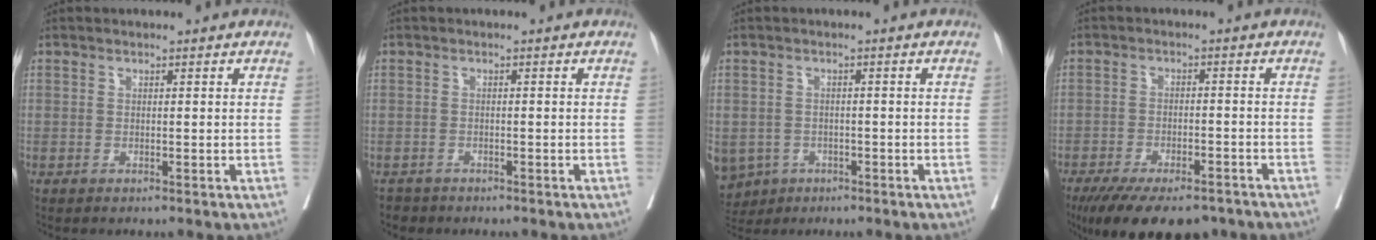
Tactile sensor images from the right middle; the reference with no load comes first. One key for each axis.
{"total": 2.2, "fx": -2.0, "fy": 1.0, "fz": 0.0, "tx": -0.007, "ty": -0.003, "tz": -0.034}
{"total": 10.5, "fx": -5.0, "fy": 8.6, "fz": 3.3, "tx": -0.111, "ty": -0.007, "tz": -0.067}
{"total": 15.9, "fx": -12.2, "fy": 5.6, "fz": 8.4, "tx": -0.159, "ty": -0.023, "tz": -0.174}